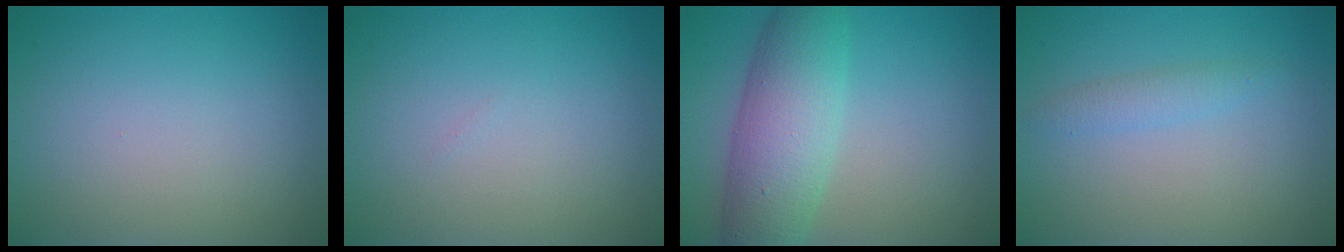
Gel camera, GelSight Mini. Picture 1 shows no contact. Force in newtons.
{"total": 0.0}
{"total": 7.3, "press": 7.3, "slide": 0.3}
{"total": 1.4, "press": 1.4, "slide": 0.0}